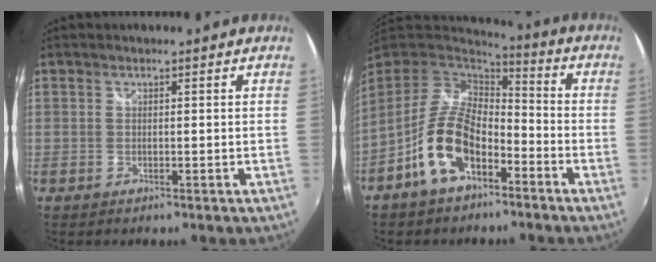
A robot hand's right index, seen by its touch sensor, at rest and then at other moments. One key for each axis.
{"total": 13.2, "fx": -6.6, "fy": 6.9, "fz": 9.1, "tx": -0.192, "ty": 0.004, "tz": -0.119}